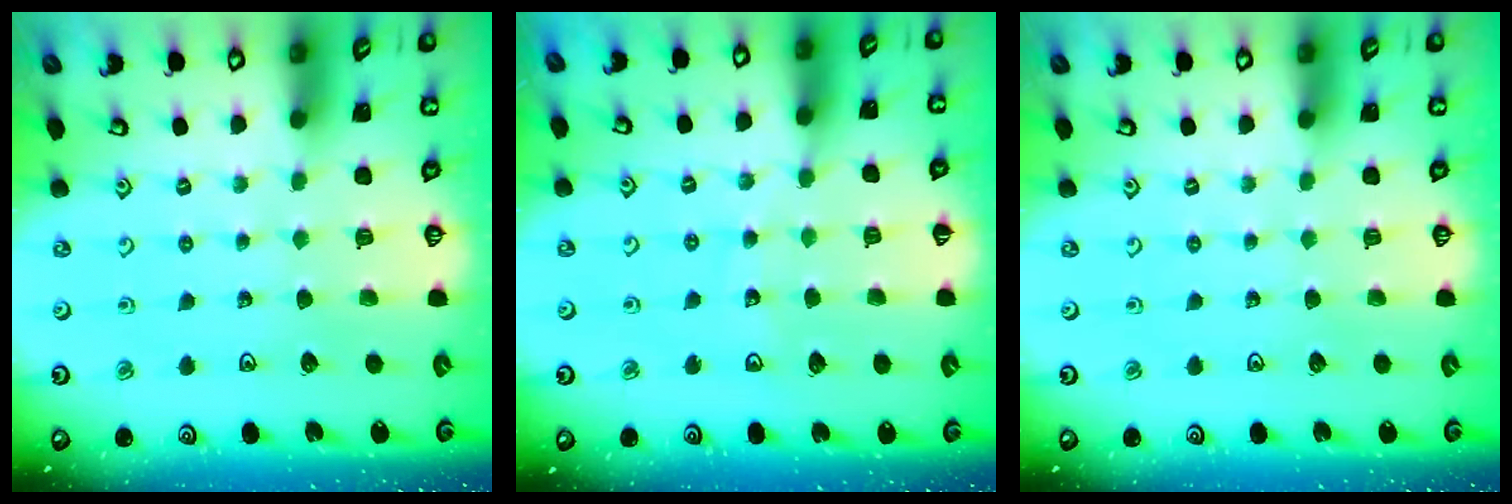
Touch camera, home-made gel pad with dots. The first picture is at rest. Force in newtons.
{"total": 8.4, "press": 7.7, "slide": 3.2}
{"total": 0.0}